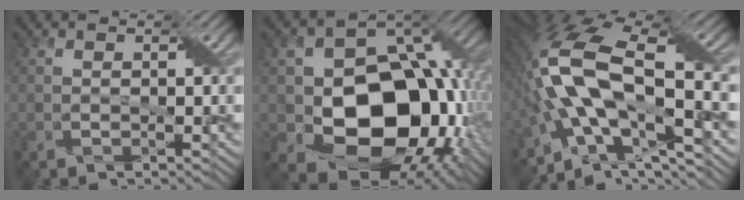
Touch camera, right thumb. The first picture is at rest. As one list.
[{"total": 16.5, "force": [-2.2, 12.6, 10.4], "torque": [-0.139, -0.038, -0.021]}, {"total": 17.5, "force": [-3.2, 7.6, 15.4], "torque": [-0.324, 0.009, -0.074]}]